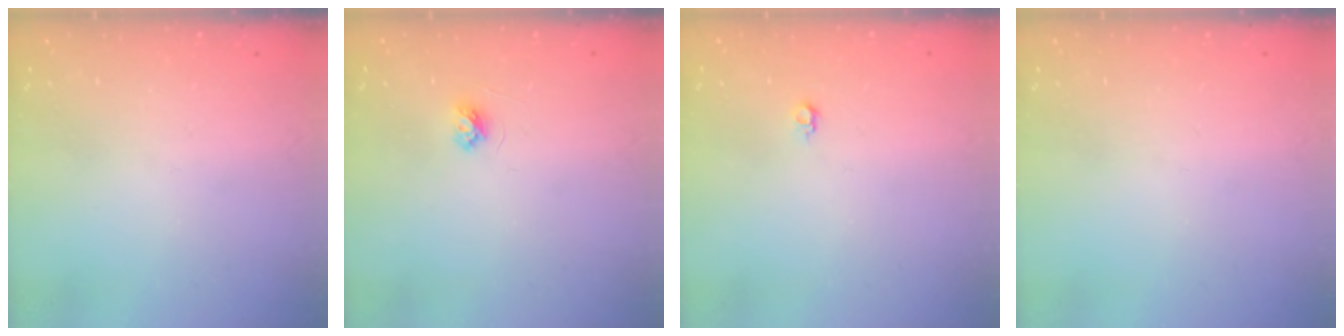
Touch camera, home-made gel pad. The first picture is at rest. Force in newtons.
{"total": 3.8, "press": 3.7, "slide": 0.5}
{"total": 4.0, "press": 3.9, "slide": 0.7}
{"total": 0.0}